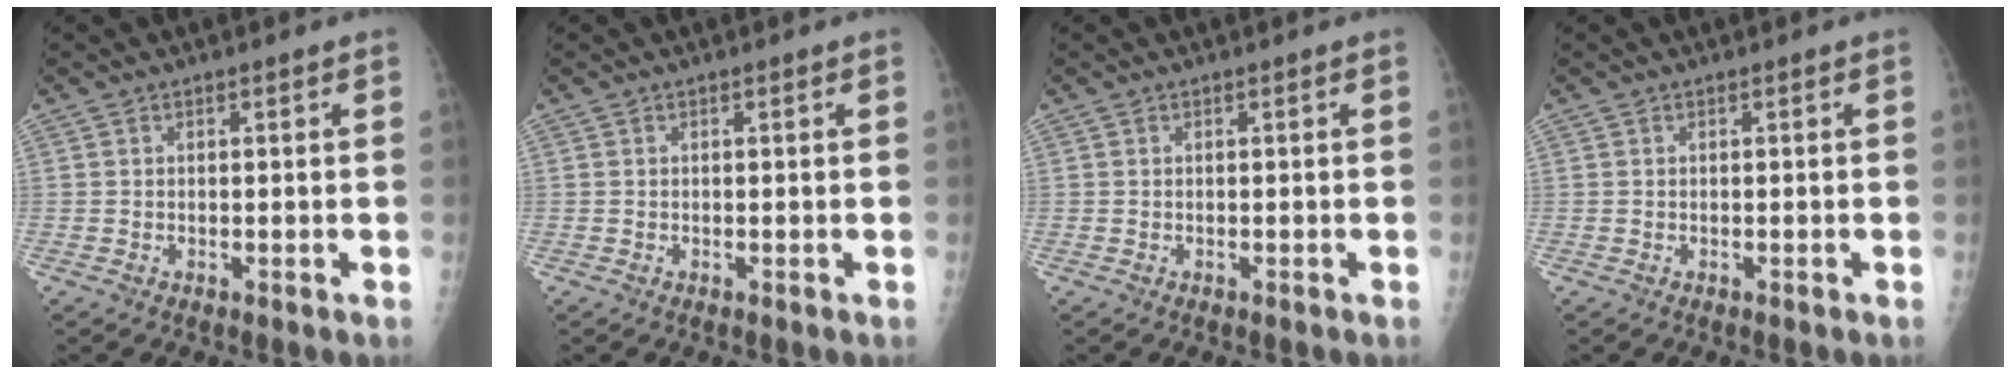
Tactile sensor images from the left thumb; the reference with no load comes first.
{"total": 0.0}
{"total": 0.0}
{"total": 0.0}